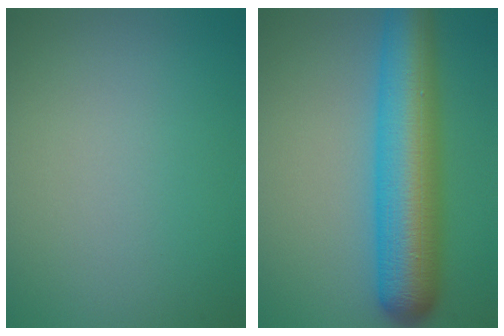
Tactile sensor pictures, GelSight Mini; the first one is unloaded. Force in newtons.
{"total": 9.5, "press": 9.5, "slide": 0.2}